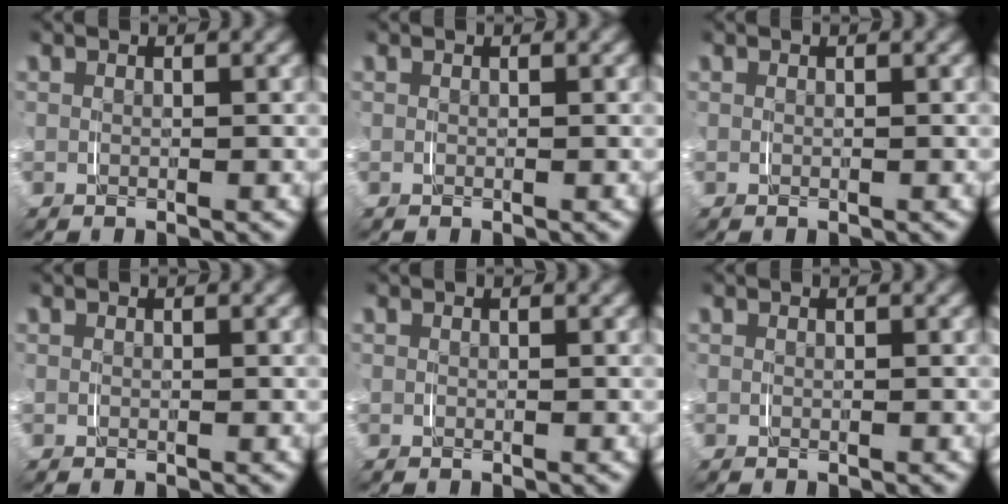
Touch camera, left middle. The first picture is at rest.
{"total": 0.0}
{"total": 0.0}
{"total": 0.0}
{"total": 0.0}
{"total": 0.0}